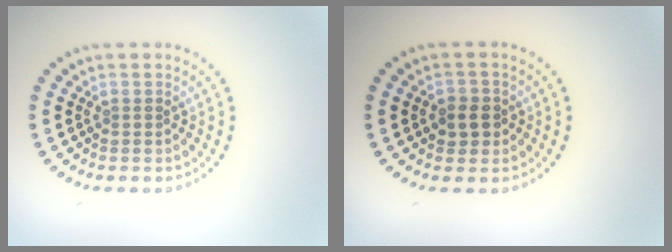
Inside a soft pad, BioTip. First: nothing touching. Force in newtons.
{"total": 2.0, "press": 1.9, "slide": 0.7}